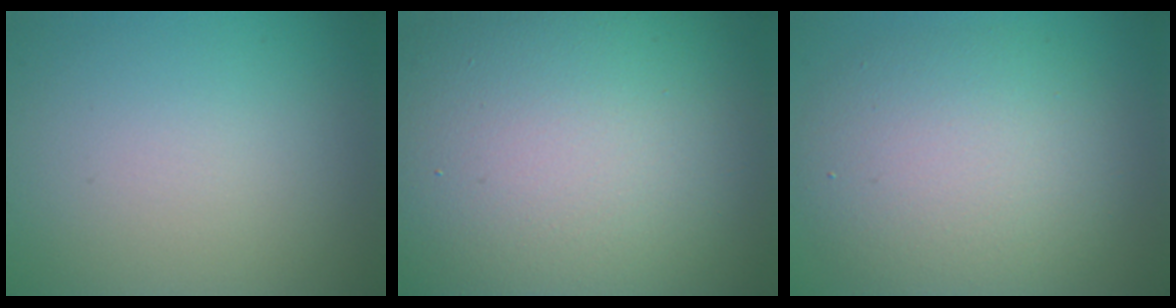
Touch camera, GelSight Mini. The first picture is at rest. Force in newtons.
{"total": 19.0, "press": 19.0, "slide": 1.0}
{"total": 7.2, "press": 7.2, "slide": 0.3}